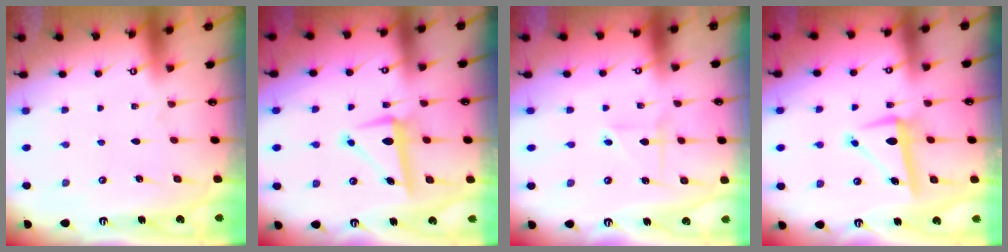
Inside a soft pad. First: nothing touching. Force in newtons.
{"total": 8.3, "press": 8.2, "slide": 1.3}
{"total": 3.0, "press": 2.9, "slide": 0.7}
{"total": 7.6, "press": 7.5, "slide": 1.2}